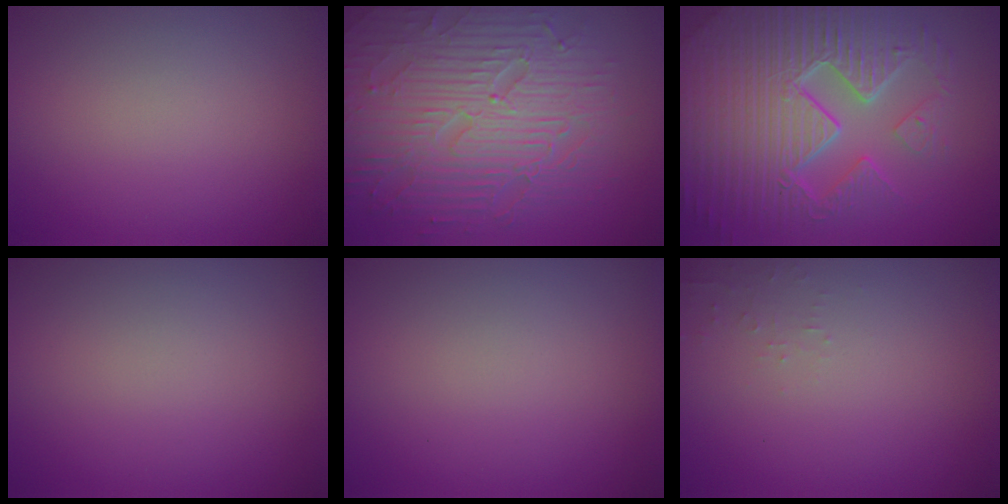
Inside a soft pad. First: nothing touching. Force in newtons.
{"total": 8.9, "press": 6.4, "slide": 6.3}
{"total": 11.1, "press": 7.2, "slide": 8.5}
{"total": 0.0}
{"total": 0.0}
{"total": 0.8, "press": 0.7, "slide": 0.1}